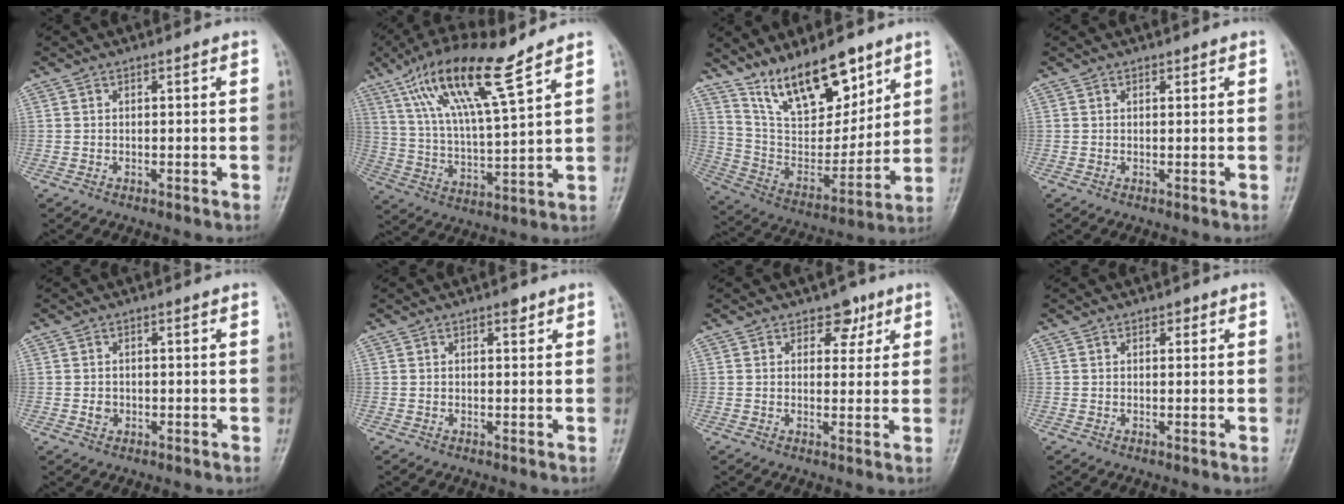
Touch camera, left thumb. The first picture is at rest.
{"total": 16.4, "force": [10.4, 2.7, 12.4], "torque": [-0.228, -0.037, 0.201]}
{"total": 17.8, "force": [12.3, 7.4, 10.5], "torque": [-0.127, -0.073, 0.232]}
{"total": 0.7, "force": [0.6, 0.4, 0.1], "torque": [0.003, -0.004, 0.007]}
{"total": 1.5, "force": [-0.2, 1.3, 0.7], "torque": [-0.006, 0.003, -0.001]}
{"total": 1.4, "force": [0.9, 0.7, 0.8], "torque": [-0.005, -0.003, 0.011]}
{"total": 4.0, "force": [2.4, 2.8, 1.6], "torque": [0.007, -0.011, 0.033]}
{"total": 1.3, "force": [0.8, 0.8, 0.5], "torque": [0.003, -0.003, 0.008]}